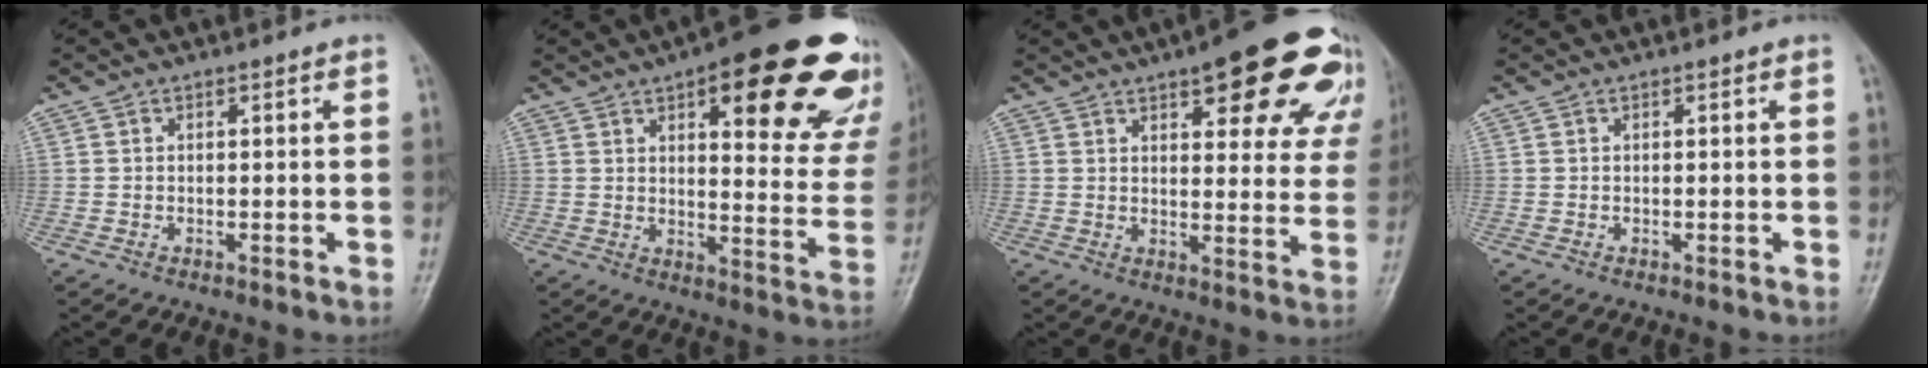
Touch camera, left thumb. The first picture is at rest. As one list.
[{"total": 26.0, "force": [14.4, 8.9, 19.7], "torque": [-0.206, -0.047, 0.180]}, {"total": 20.2, "force": [11.5, 7.1, 15.0], "torque": [-0.149, -0.028, 0.134]}, {"total": 0.0}]